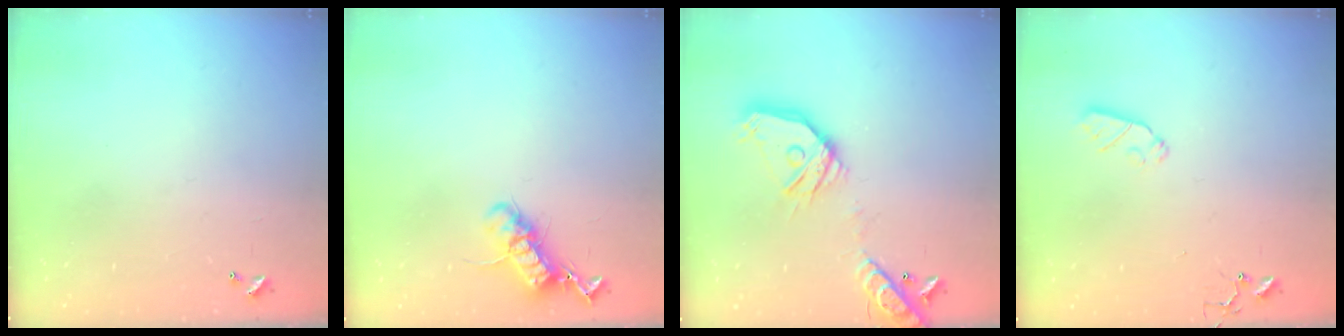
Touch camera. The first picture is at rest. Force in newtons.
{"total": 12.5, "press": 12.5, "slide": 0.4}
{"total": 18.8, "press": 18.6, "slide": 3.0}
{"total": 5.4, "press": 5.4, "slide": 0.4}